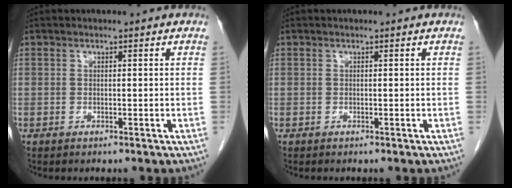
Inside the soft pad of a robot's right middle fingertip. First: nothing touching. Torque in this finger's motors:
{"motor_torque": [0.05, -0.27, 0.01, 0.00]}